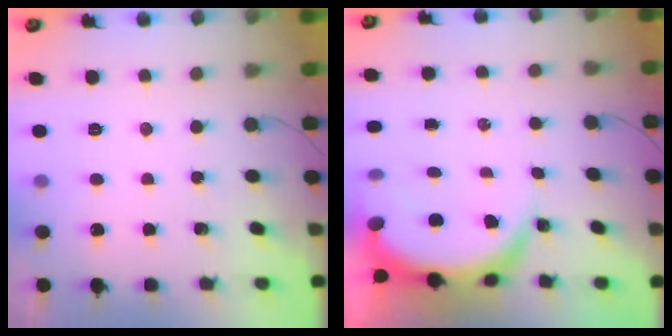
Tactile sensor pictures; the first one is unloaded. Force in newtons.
{"total": 7.6, "press": 7.6, "slide": 0.9}